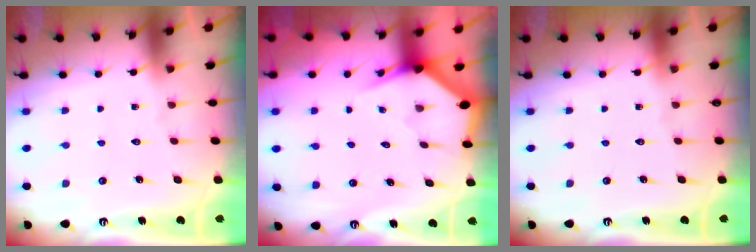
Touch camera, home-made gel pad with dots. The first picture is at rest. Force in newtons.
{"total": 2.9, "press": 2.9, "slide": 0.2}
{"total": 0.0}